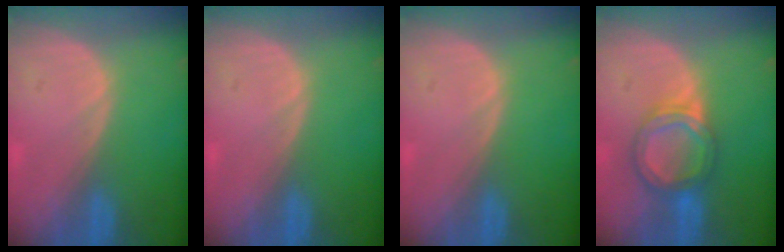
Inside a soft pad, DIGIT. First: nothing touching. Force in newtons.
{"total": 0.0}
{"total": 0.0}
{"total": 6.2, "press": 5.7, "slide": 2.5}